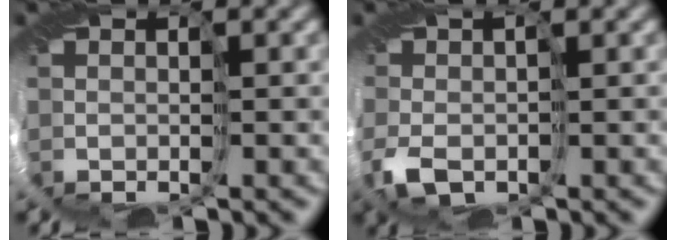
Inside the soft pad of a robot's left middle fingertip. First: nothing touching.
{"total": 3.0, "force": [-1.0, 1.8, 2.2], "torque": [-0.056, 0.002, -0.021]}